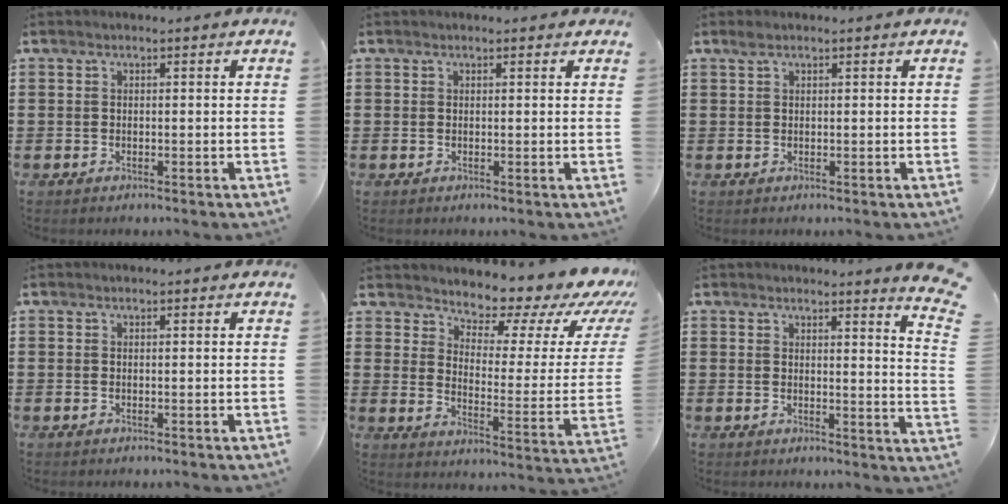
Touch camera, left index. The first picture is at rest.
{"total": 0.9, "force": [0.5, 0.7, 0.1], "torque": [-0.005, 0.005, 0.009]}
{"total": 0.8, "force": [0.5, 0.2, 0.6], "torque": [-0.013, 0.003, 0.008]}
{"total": 0.0}
{"total": 6.2, "force": [5.7, 1.9, 1.6], "torque": [-0.033, -0.058, 0.090]}
{"total": 3.5, "force": [3.0, -0.8, 1.6], "torque": [-0.028, -0.022, 0.049]}